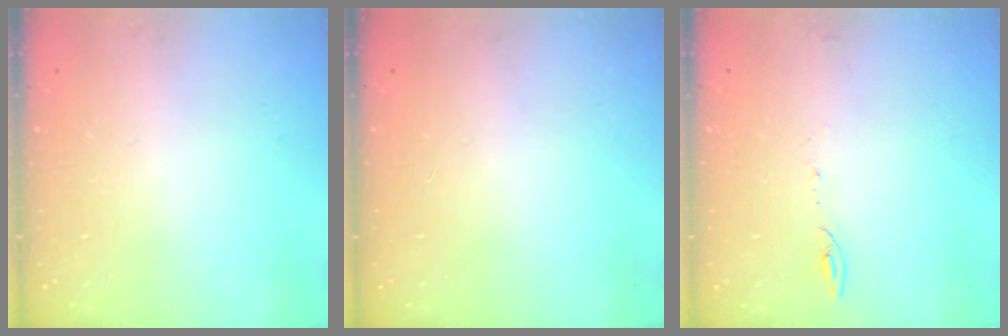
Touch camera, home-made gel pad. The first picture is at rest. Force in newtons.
{"total": 0.9, "press": 0.0, "slide": 0.9}
{"total": 4.9, "press": 4.9, "slide": 0.5}